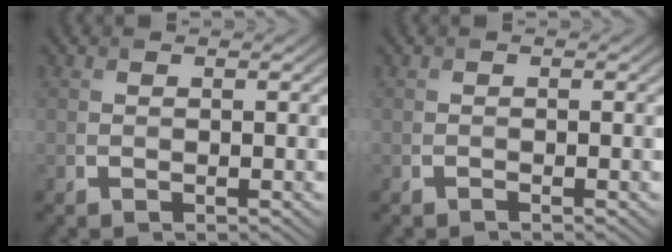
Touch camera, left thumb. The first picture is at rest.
{"total": 0.0}